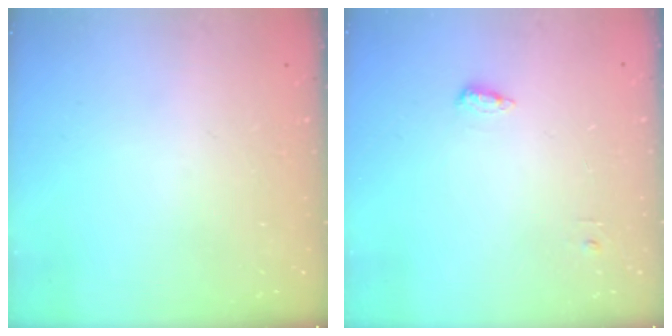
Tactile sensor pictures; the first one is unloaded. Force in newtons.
{"total": 4.9, "press": 4.8, "slide": 1.0}